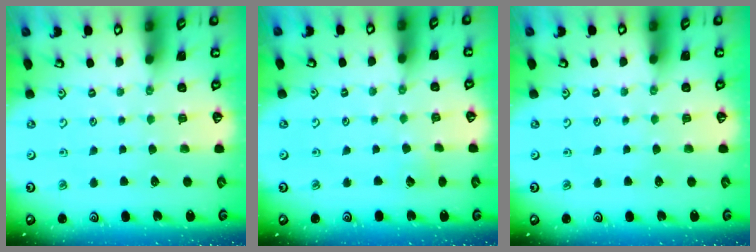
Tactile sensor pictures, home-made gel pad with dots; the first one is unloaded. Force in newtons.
{"total": 2.7, "press": 2.7, "slide": 0.2}
{"total": 0.0}